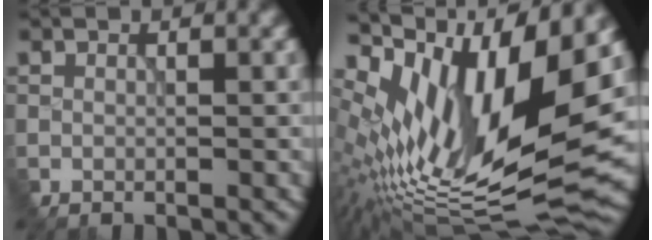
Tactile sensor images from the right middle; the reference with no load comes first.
{"total": 14.9, "force": [3.9, 5.8, 13.2], "torque": [-0.244, 0.010, 0.071]}